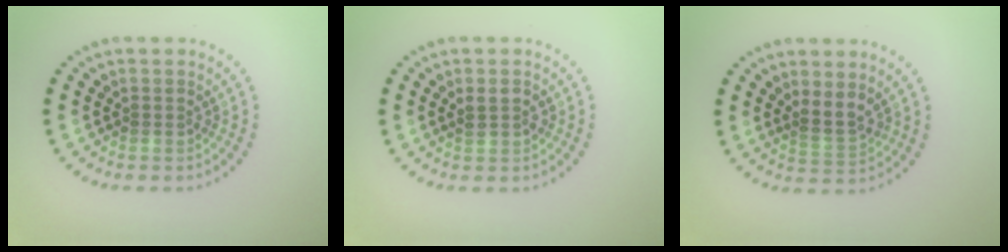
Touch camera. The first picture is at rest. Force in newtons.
{"total": 1.4, "press": 1.4, "slide": 0.2}
{"total": 2.0, "press": 1.8, "slide": 1.0}